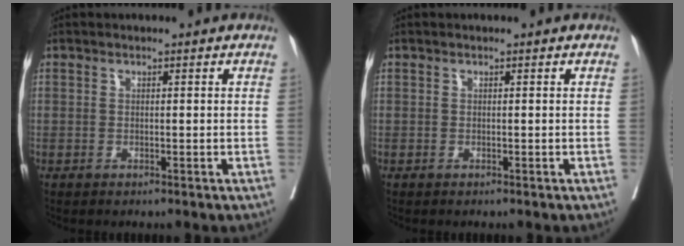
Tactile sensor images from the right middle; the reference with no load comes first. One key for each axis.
{"total": 0.0}